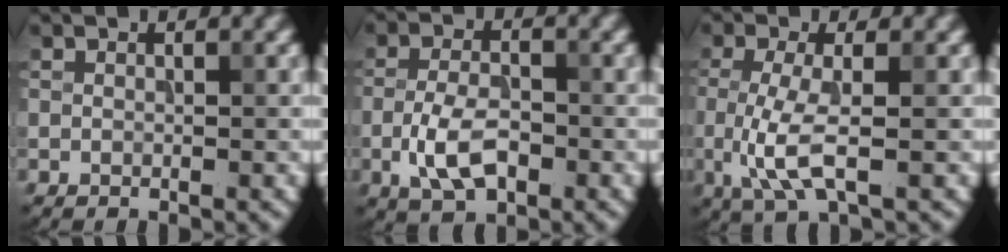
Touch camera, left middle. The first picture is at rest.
{"total": 4.3, "force": [-1.7, 1.8, 3.4], "torque": [-0.075, 0.003, -0.035]}
{"total": 4.1, "force": [-0.8, 0.8, 3.9], "torque": [-0.099, -0.007, -0.016]}